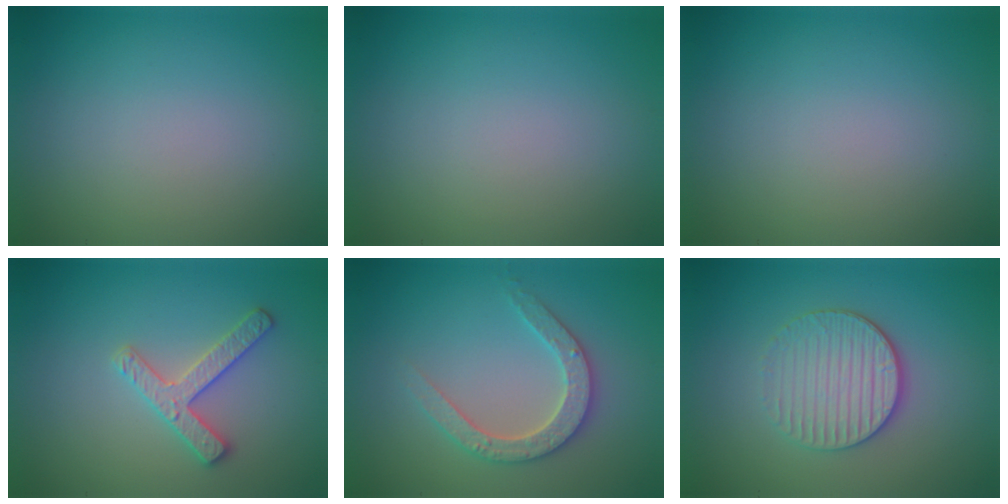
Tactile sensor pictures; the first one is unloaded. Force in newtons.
{"total": 0.0}
{"total": 0.0}
{"total": 2.7, "press": 2.7, "slide": 0.3}
{"total": 3.8, "press": 3.7, "slide": 0.8}
{"total": 4.0, "press": 3.5, "slide": 2.0}